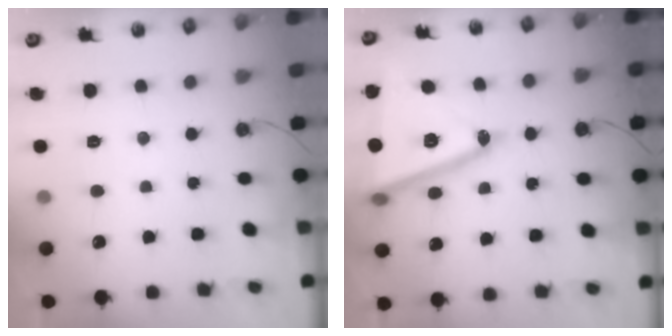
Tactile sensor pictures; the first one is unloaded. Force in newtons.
{"total": 23.7, "press": 23.4, "slide": 3.4}